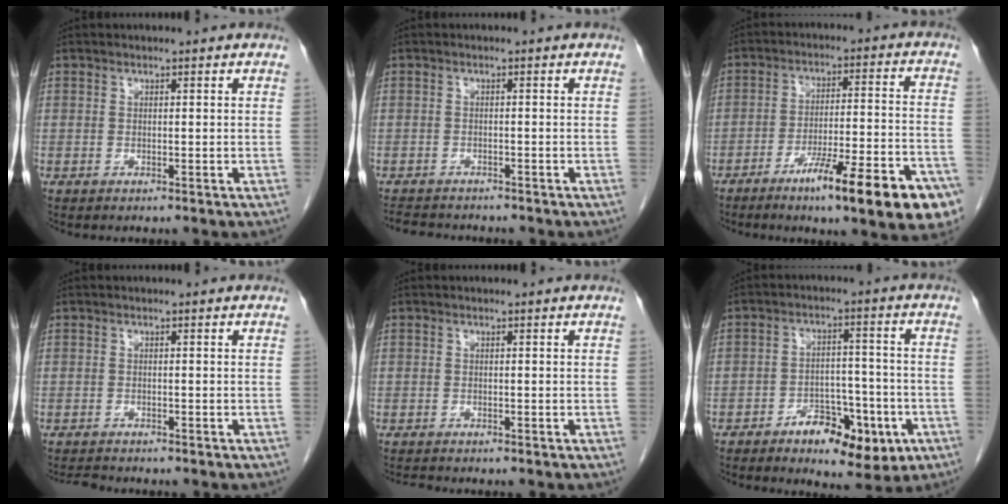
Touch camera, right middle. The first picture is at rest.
{"total": 5.6, "force": [-5.2, 1.3, 1.6], "torque": [-0.028, -0.009, -0.077]}
{"total": 17.8, "force": [-10.7, 1.6, 14.2], "torque": [-0.150, 0.004, -0.157]}
{"total": 1.9, "force": [-1.9, 0.3, 0.4], "torque": [-0.015, -0.011, -0.028]}
{"total": 0.8, "force": [-0.8, -0.1, 0.1], "torque": [-0.012, -0.007, -0.012]}
{"total": 10.3, "force": [-5.3, 4.7, 7.4], "torque": [-0.104, 0.012, -0.072]}